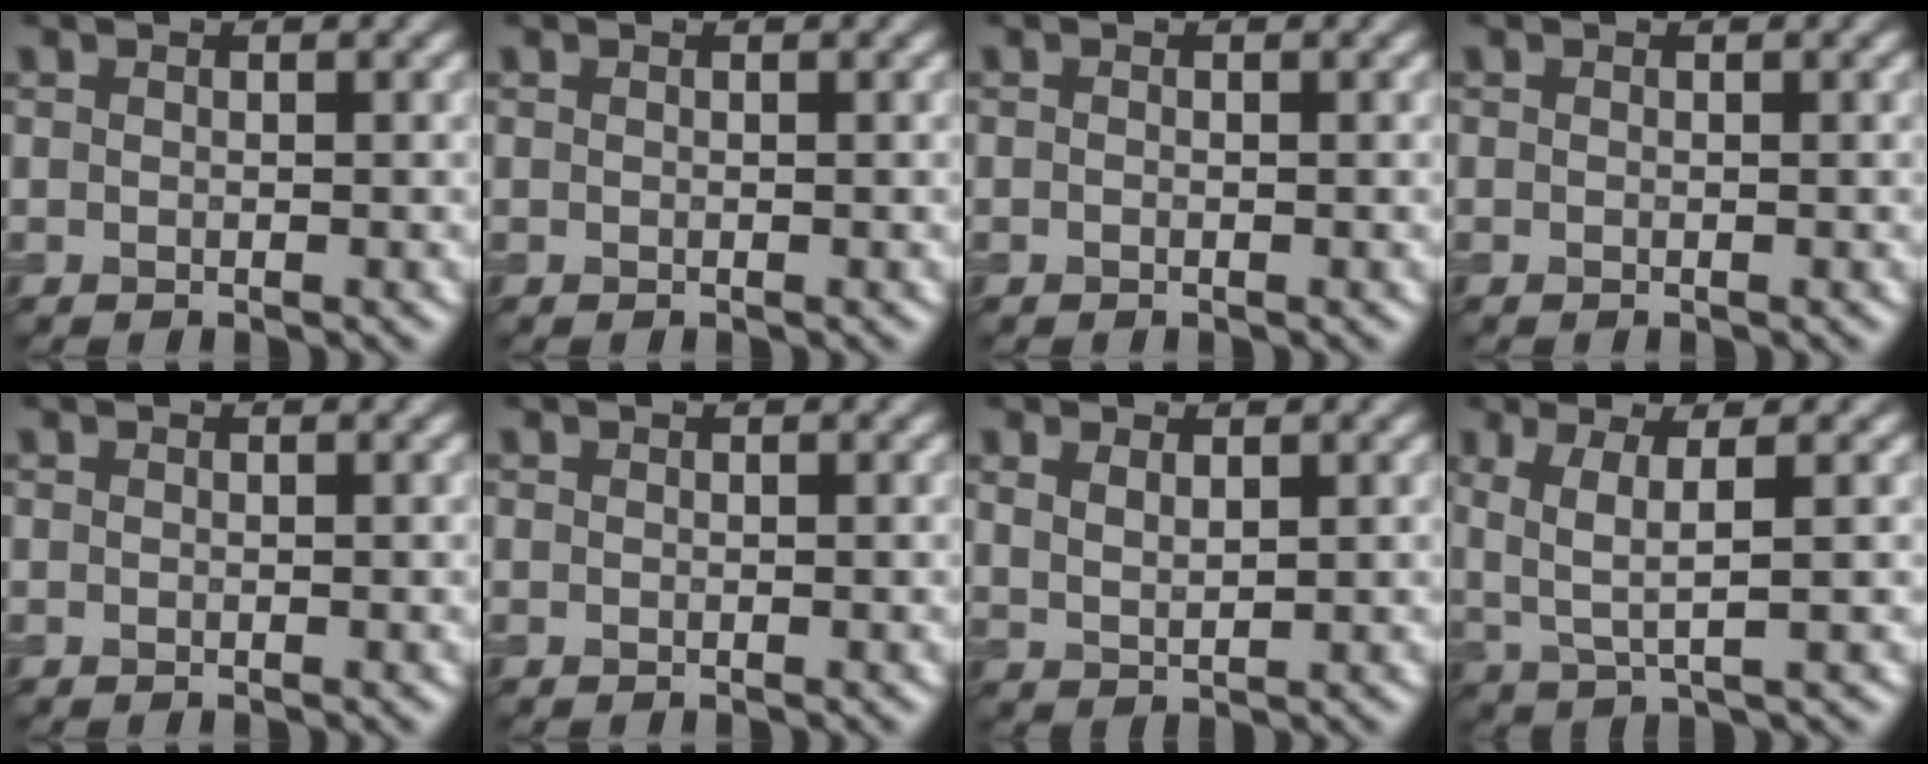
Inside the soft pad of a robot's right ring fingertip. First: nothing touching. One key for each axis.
{"total": 0.0}
{"total": 0.0}
{"total": 0.0}
{"total": 0.0}
{"total": 0.0}
{"total": 1.7, "fx": 1.2, "fy": 0.7, "fz": 1.0, "tx": -0.023, "ty": 0.003, "tz": 0.029}
{"total": 3.5, "fx": 0.9, "fy": 0.7, "fz": 3.3, "tx": -0.070, "ty": 0.008, "tz": 0.020}